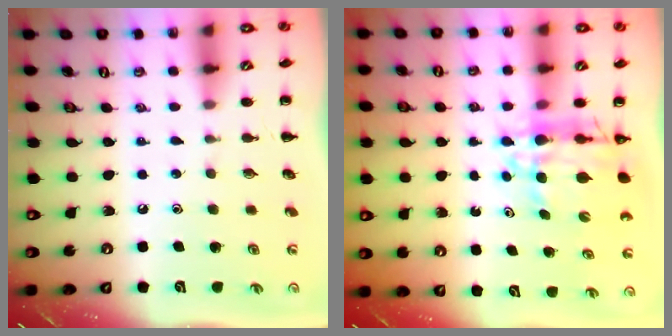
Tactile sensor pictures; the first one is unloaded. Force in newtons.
{"total": 10.2, "press": 9.6, "slide": 3.5}